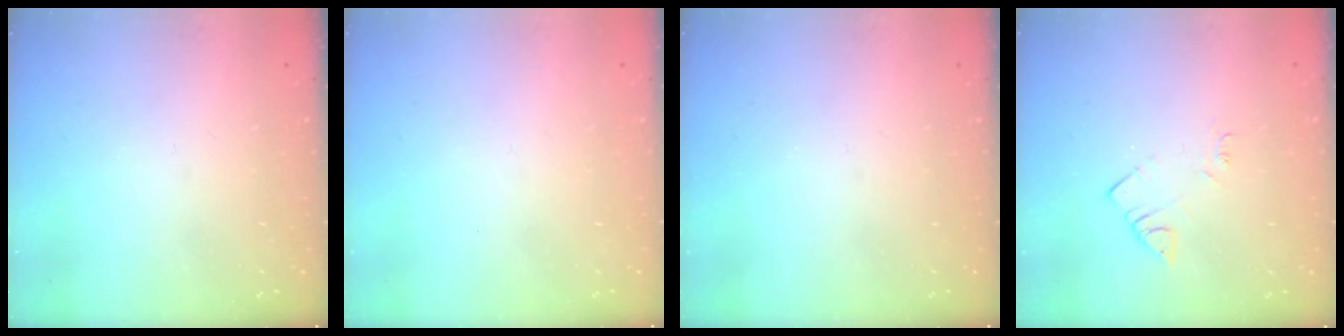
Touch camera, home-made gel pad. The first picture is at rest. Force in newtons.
{"total": 1.7, "press": 1.7, "slide": 0.1}
{"total": 0.0}
{"total": 2.9, "press": 2.9, "slide": 0.6}